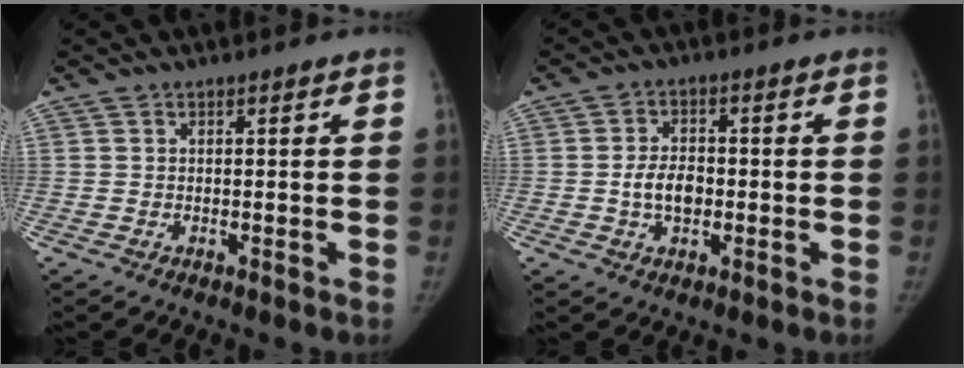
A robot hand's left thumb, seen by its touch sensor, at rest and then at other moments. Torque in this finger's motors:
{"motor_torque": [0.09, 0.06, 0.69, -0.59, 0.21]}